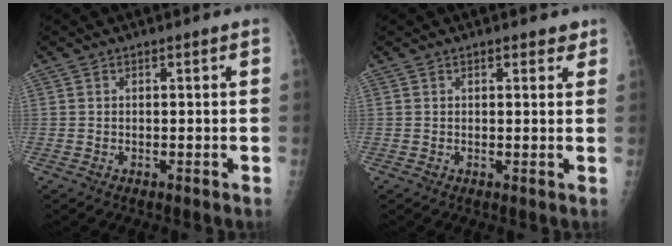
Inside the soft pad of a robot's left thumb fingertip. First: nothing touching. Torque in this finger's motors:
{"motor_torque": [-0.20, -0.05, -0.40, -0.17, -0.03]}